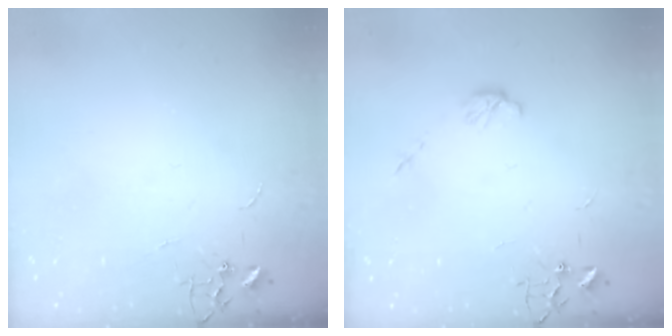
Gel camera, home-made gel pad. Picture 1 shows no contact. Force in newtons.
{"total": 4.2, "press": 4.1, "slide": 0.6}